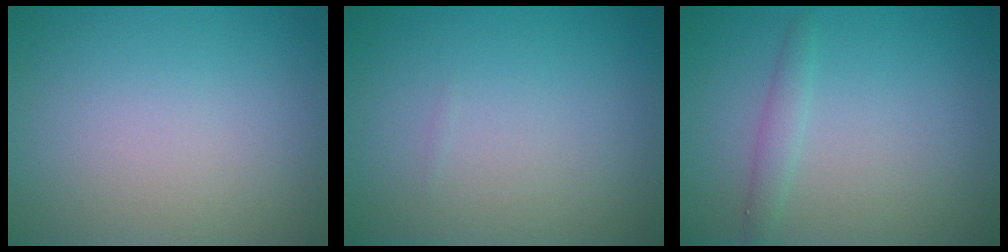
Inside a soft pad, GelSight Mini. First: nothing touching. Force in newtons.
{"total": 0.0}
{"total": 1.4, "press": 1.4, "slide": 0.1}